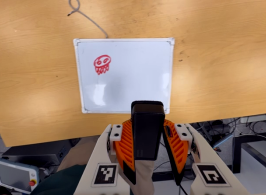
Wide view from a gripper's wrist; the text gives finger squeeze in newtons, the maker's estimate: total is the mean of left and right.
{"total": 6.6, "left": 5.2, "right": 8.1}